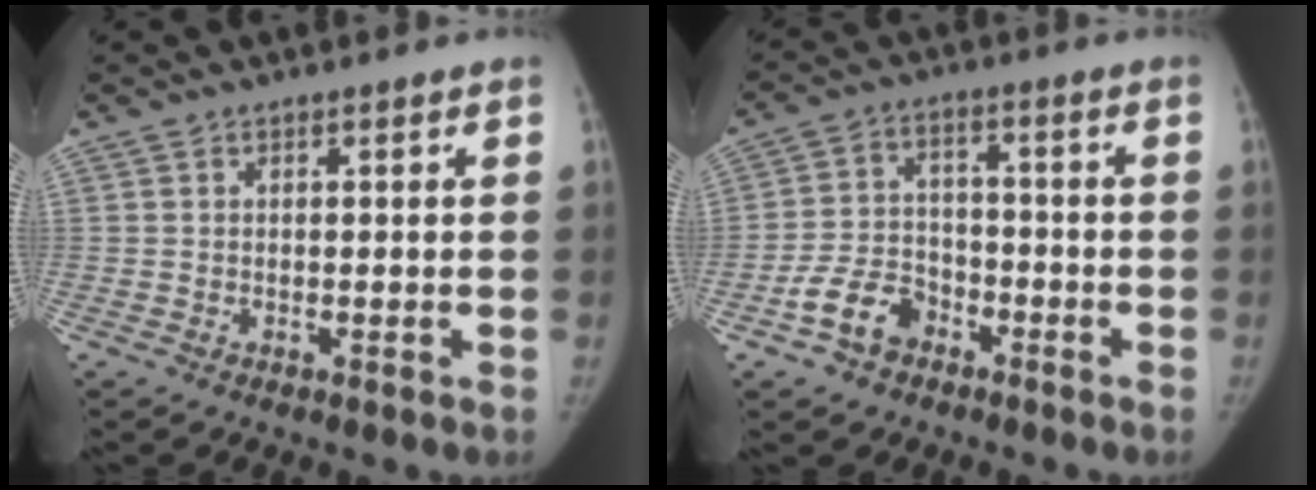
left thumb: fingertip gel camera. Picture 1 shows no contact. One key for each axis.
{"total": 8.2, "fx": -4.6, "fy": 5.7, "fz": 3.8, "tx": -0.061, "ty": 0.034, "tz": -0.083}